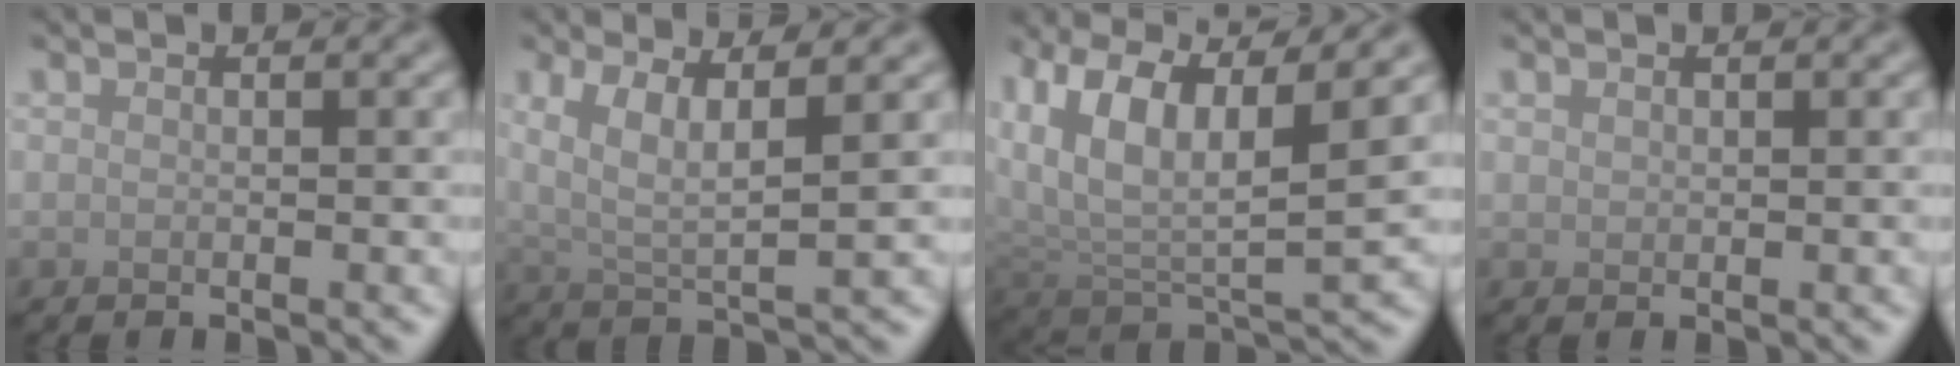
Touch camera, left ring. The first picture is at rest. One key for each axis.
{"total": 5.0, "fx": 2.1, "fy": 1.5, "fz": 4.3, "tx": -0.086, "ty": -0.005, "tz": 0.040}
{"total": 11.3, "fx": 4.6, "fy": 5.0, "fz": 9.0, "tx": -0.170, "ty": 0.006, "tz": 0.084}
{"total": 0.6, "fx": 0.4, "fy": 0.4, "fz": 0.2, "tx": -0.004, "ty": 0.001, "tz": 0.011}